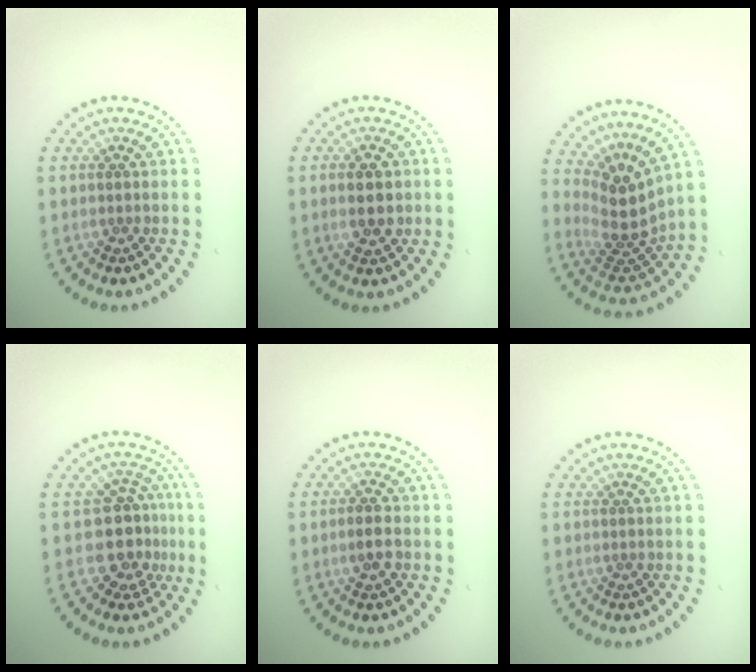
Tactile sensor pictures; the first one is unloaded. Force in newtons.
{"total": 3.6, "press": 3.6, "slide": 0.2}
{"total": 4.2, "press": 3.0, "slide": 2.9}
{"total": 3.8, "press": 3.0, "slide": 2.3}
{"total": 1.9, "press": 1.8, "slide": 0.4}
{"total": 0.0}